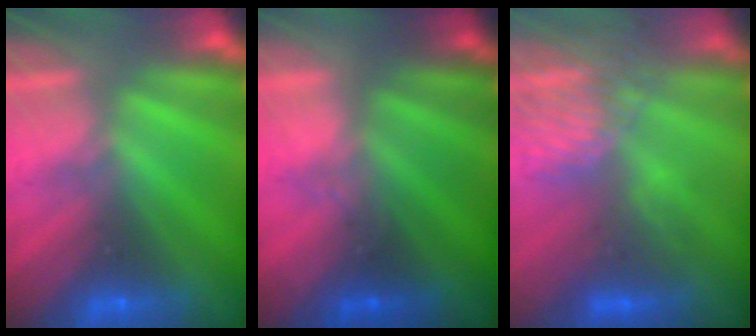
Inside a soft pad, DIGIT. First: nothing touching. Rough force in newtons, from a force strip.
{"total": 1.5}
{"total": 3.4}